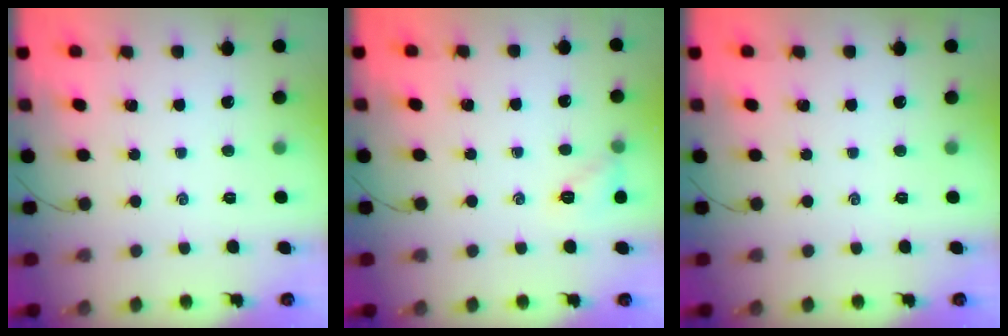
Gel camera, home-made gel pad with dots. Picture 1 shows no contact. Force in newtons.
{"total": 7.2, "press": 7.0, "slide": 1.4}
{"total": 0.0}